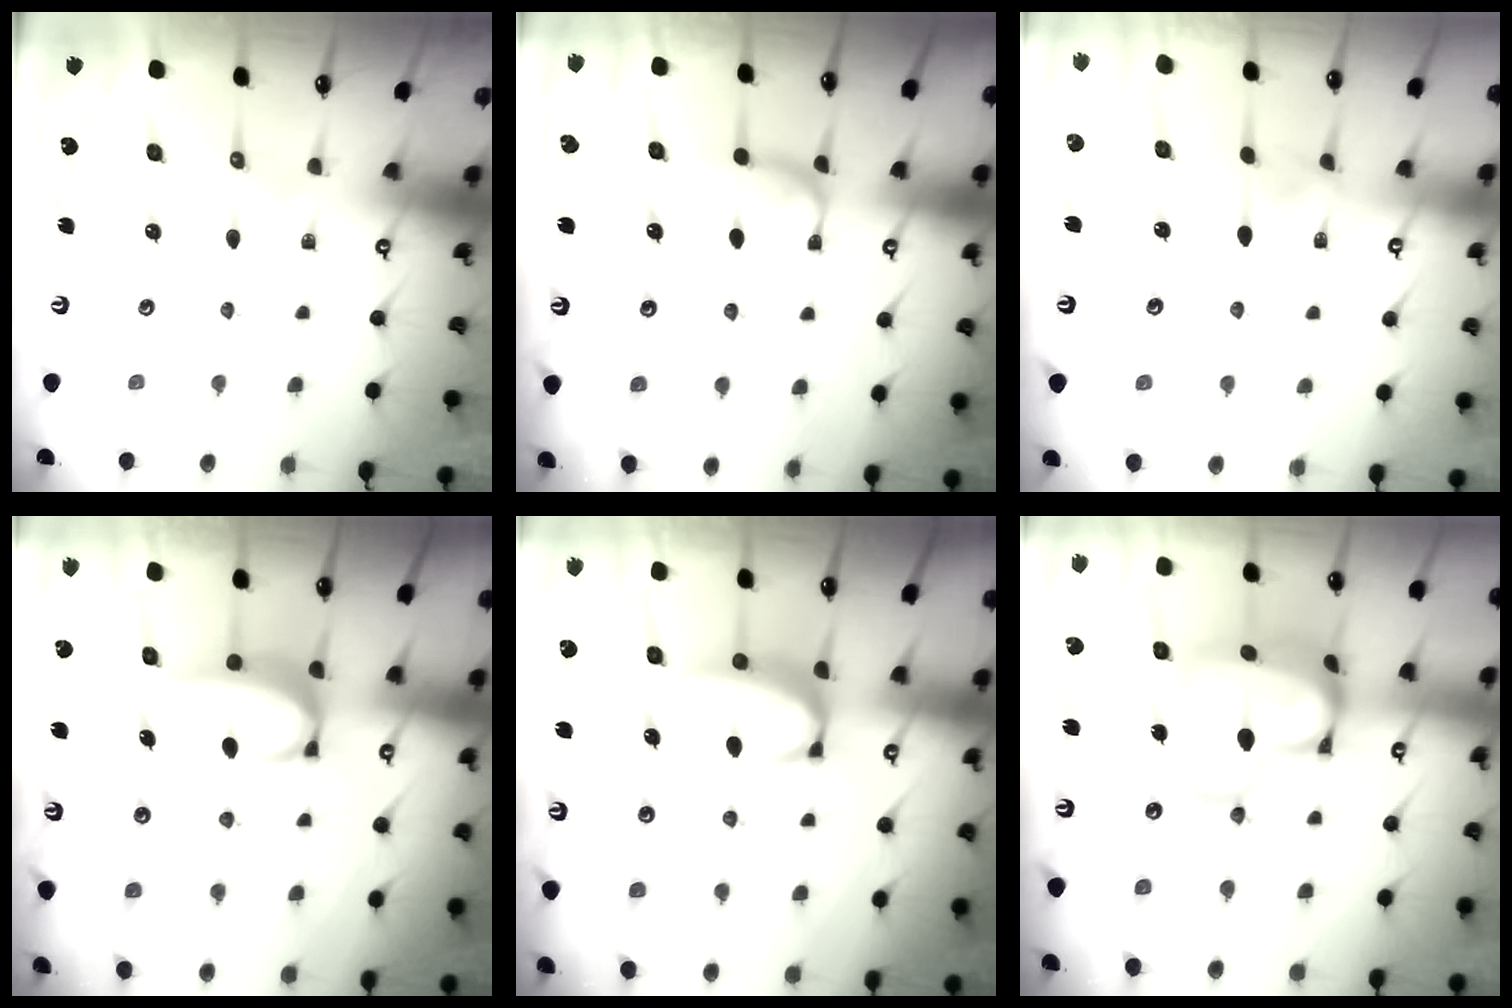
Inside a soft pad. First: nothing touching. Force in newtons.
{"total": 1.6, "press": 1.3, "slide": 0.8}
{"total": 4.5, "press": 4.5, "slide": 0.1}
{"total": 3.3, "press": 3.3, "slide": 0.5}
{"total": 2.2, "press": 2.1, "slide": 0.6}
{"total": 13.3, "press": 13.2, "slide": 1.6}